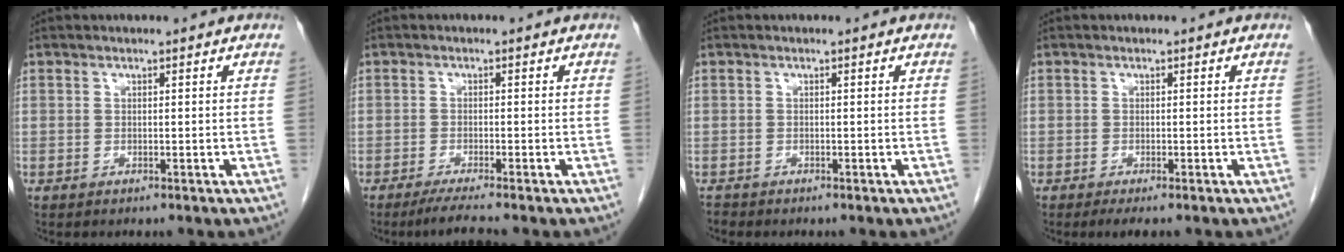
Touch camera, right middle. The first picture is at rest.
{"total": 3.7, "force": [-3.0, -0.7, 2.0], "torque": [-0.038, -0.012, -0.056]}
{"total": 0.5, "force": [-0.5, 0.1, -0.2], "torque": [-0.004, -0.002, -0.011]}
{"total": 1.8, "force": [-1.3, 0.3, 1.3], "torque": [-0.020, -0.006, -0.021]}